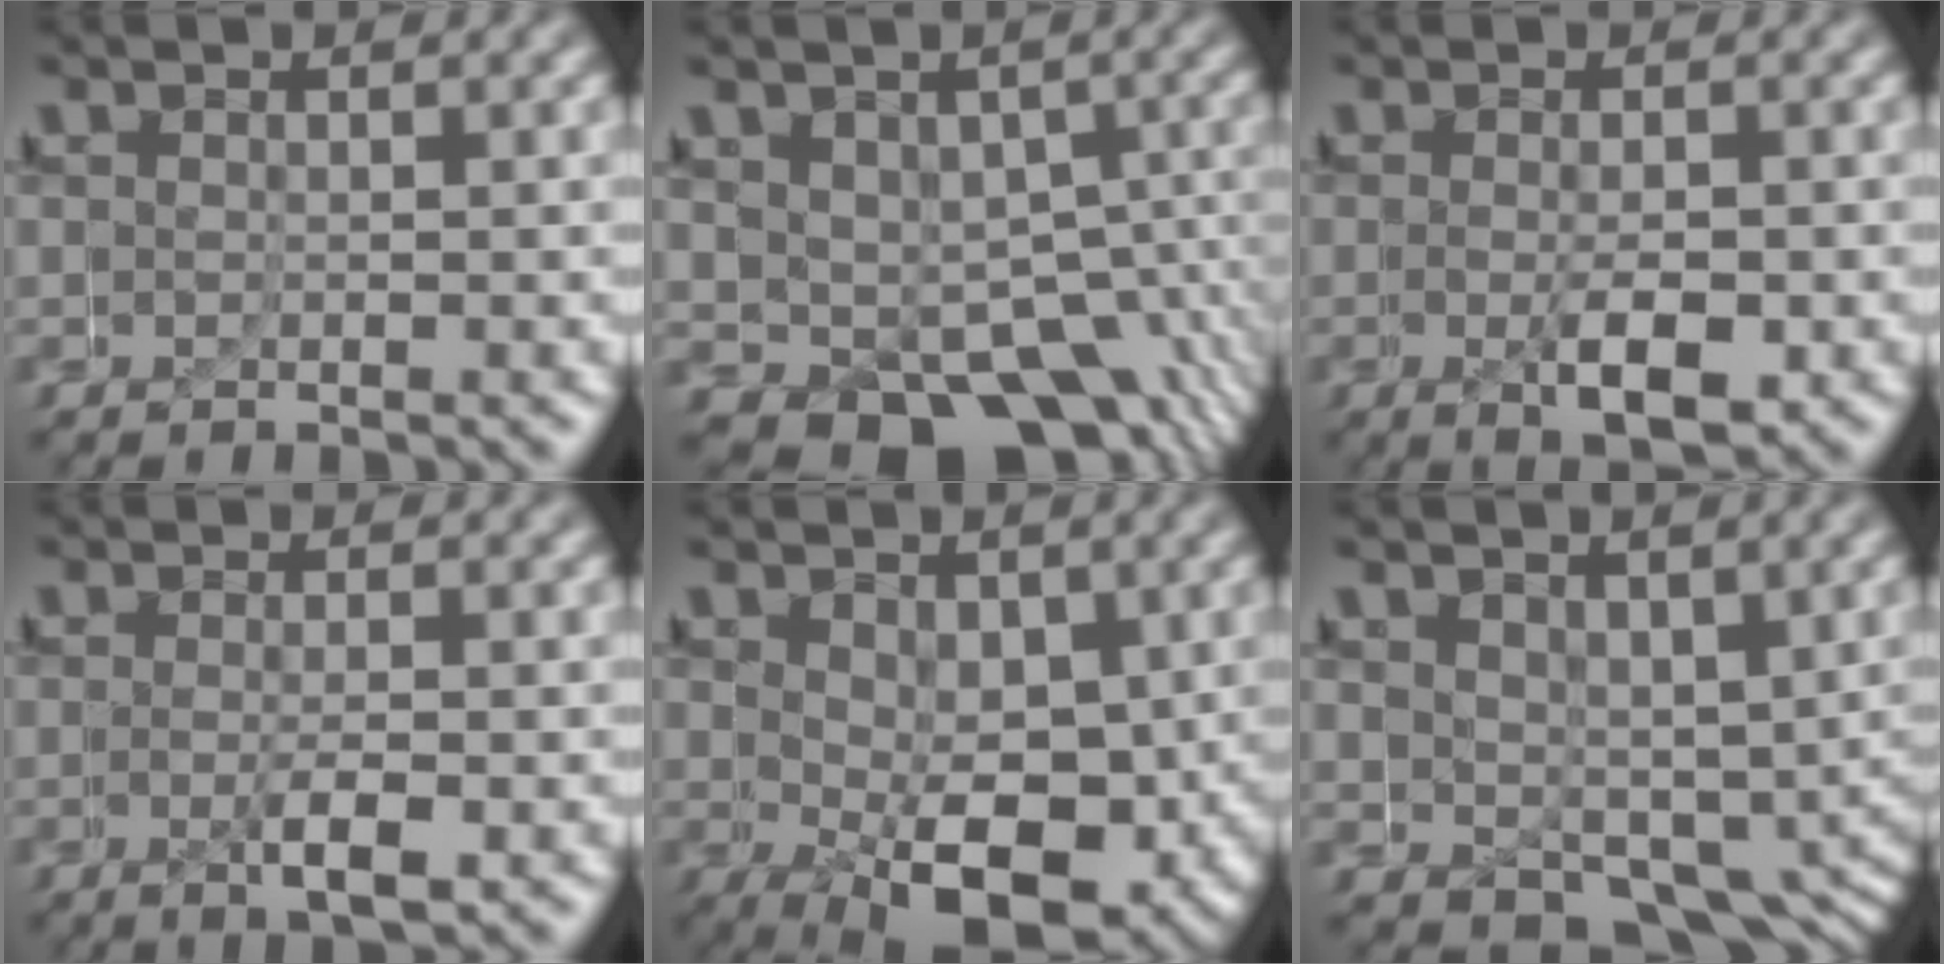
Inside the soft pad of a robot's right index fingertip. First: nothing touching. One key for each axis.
{"total": 10.4, "fx": -7.0, "fy": 6.3, "fz": 4.4, "tx": -0.083, "ty": -0.043, "tz": -0.108}
{"total": 3.3, "fx": -1.2, "fy": 1.1, "fz": 2.9, "tx": -0.040, "ty": -0.015, "tz": -0.014}
{"total": 2.0, "fx": -0.9, "fy": 0.2, "fz": 1.8, "tx": -0.022, "ty": -0.010, "tz": -0.012}
{"total": 6.8, "fx": -1.8, "fy": 3.5, "fz": 5.6, "tx": -0.077, "ty": -0.023, "tz": -0.019}
{"total": 5.6, "fx": -3.3, "fy": 3.7, "fz": 2.7, "tx": -0.054, "ty": -0.032, "tz": -0.042}